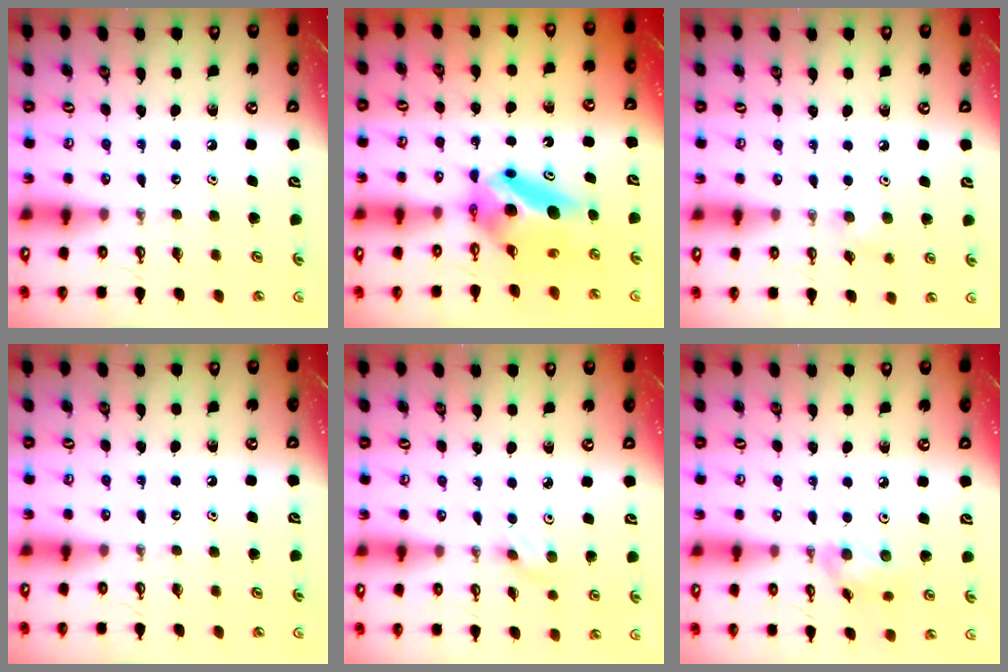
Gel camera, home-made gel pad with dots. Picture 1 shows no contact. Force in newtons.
{"total": 9.2, "press": 6.9, "slide": 6.0}
{"total": 7.2, "press": 6.6, "slide": 3.0}
{"total": 0.0}
{"total": 2.9, "press": 2.6, "slide": 1.4}
{"total": 8.9, "press": 8.6, "slide": 2.3}